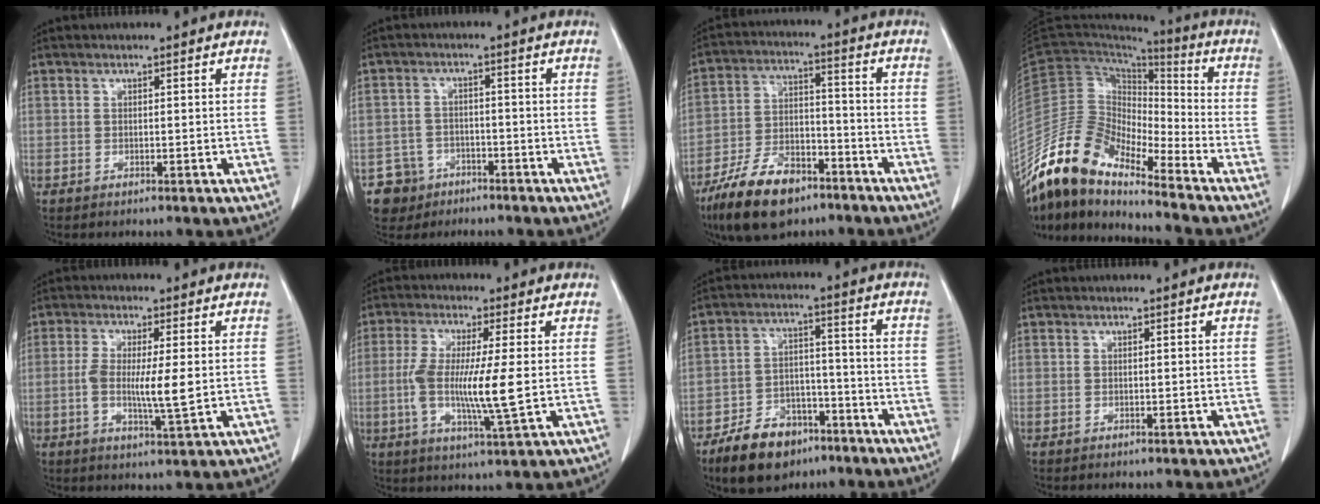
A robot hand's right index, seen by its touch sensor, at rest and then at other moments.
{"total": 5.6, "force": [-3.2, 4.6, 0.0], "torque": [0.004, 0.010, -0.050]}
{"total": 12.9, "force": [-8.7, 5.7, 7.6], "torque": [-0.144, -0.002, -0.157]}
{"total": 12.8, "force": [-11.3, 3.7, 4.7], "torque": [-0.096, 0.045, -0.219]}
{"total": 7.2, "force": [-0.4, 1.1, 7.1], "torque": [-0.133, -0.010, -0.008]}
{"total": 10.7, "force": [-0.6, 0.9, 10.6], "torque": [-0.211, -0.013, -0.015]}
{"total": 10.8, "force": [-7.2, 6.2, 5.1], "torque": [-0.098, 0.009, -0.118]}
{"total": 0.0}